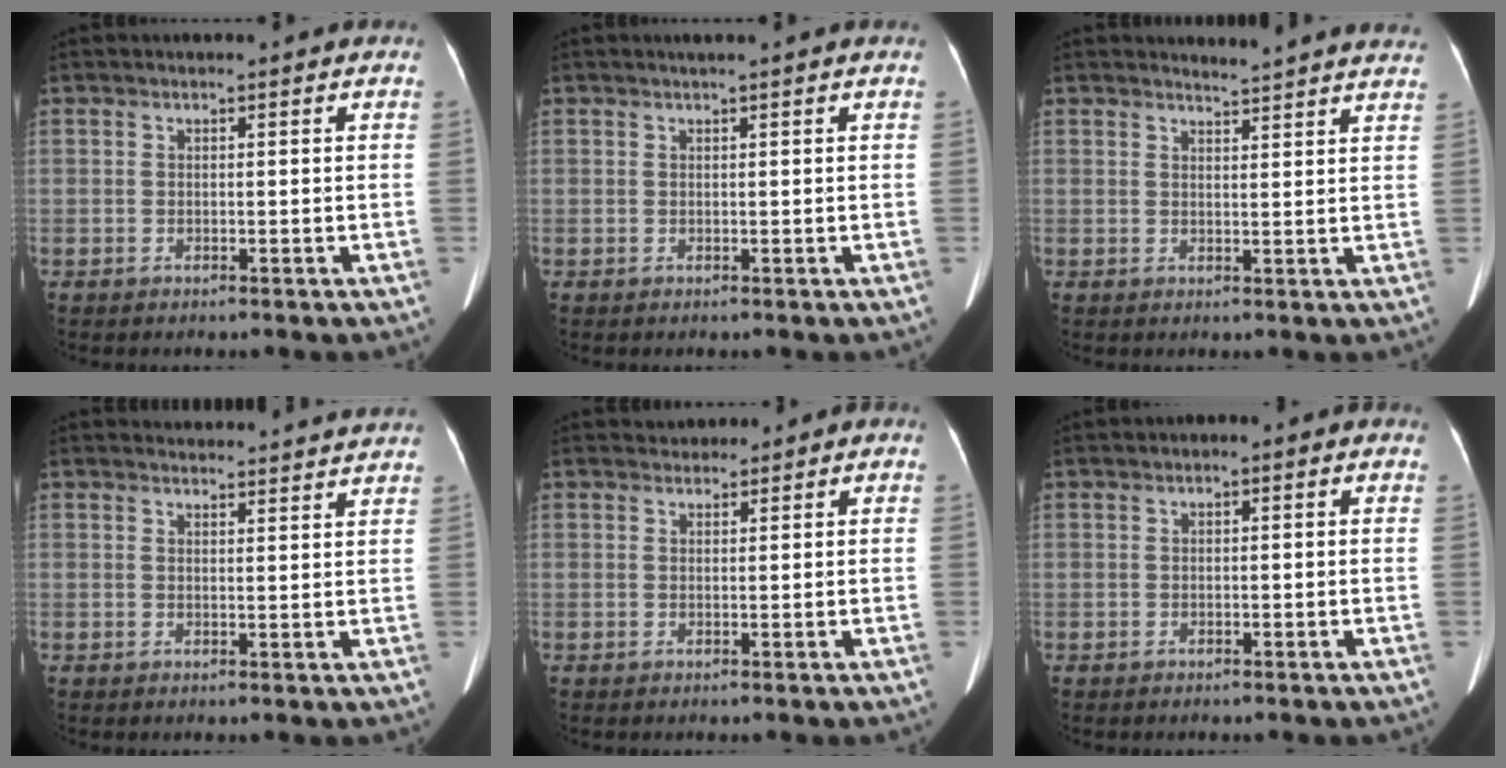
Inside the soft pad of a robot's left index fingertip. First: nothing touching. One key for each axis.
{"total": 1.8, "fx": 1.5, "fy": -0.2, "fz": 1.0, "tx": -0.013, "ty": 0.016, "tz": 0.027}
{"total": 9.3, "fx": 9.1, "fy": -0.2, "fz": 1.6, "tx": -0.018, "ty": -0.022, "tz": 0.089}
{"total": 7.6, "fx": 7.5, "fy": 0.1, "fz": 0.9, "tx": -0.007, "ty": 0.011, "tz": 0.078}
{"total": 1.3, "fx": 0.8, "fy": 1.0, "fz": 0.1, "tx": 0.003, "ty": 0.013, "tz": 0.009}
{"total": 1.1, "fx": -0.3, "fy": 0.6, "fz": 0.9, "tx": -0.011, "ty": 0.008, "tz": -0.010}